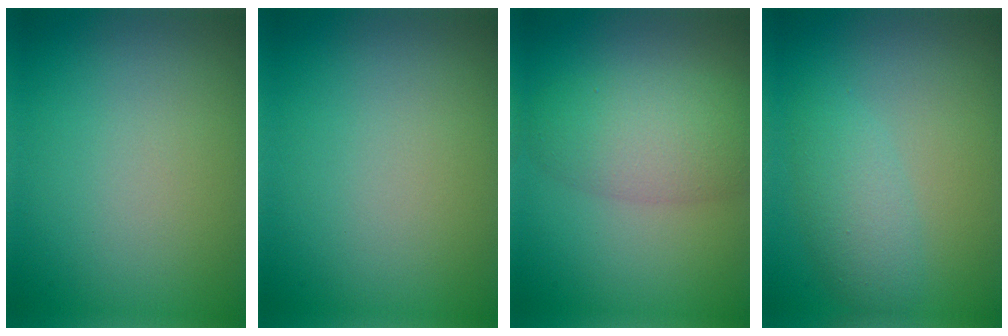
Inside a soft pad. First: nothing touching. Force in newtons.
{"total": 0.0}
{"total": 5.0, "press": 5.0, "slide": 0.3}
{"total": 2.8, "press": 2.8, "slide": 0.1}